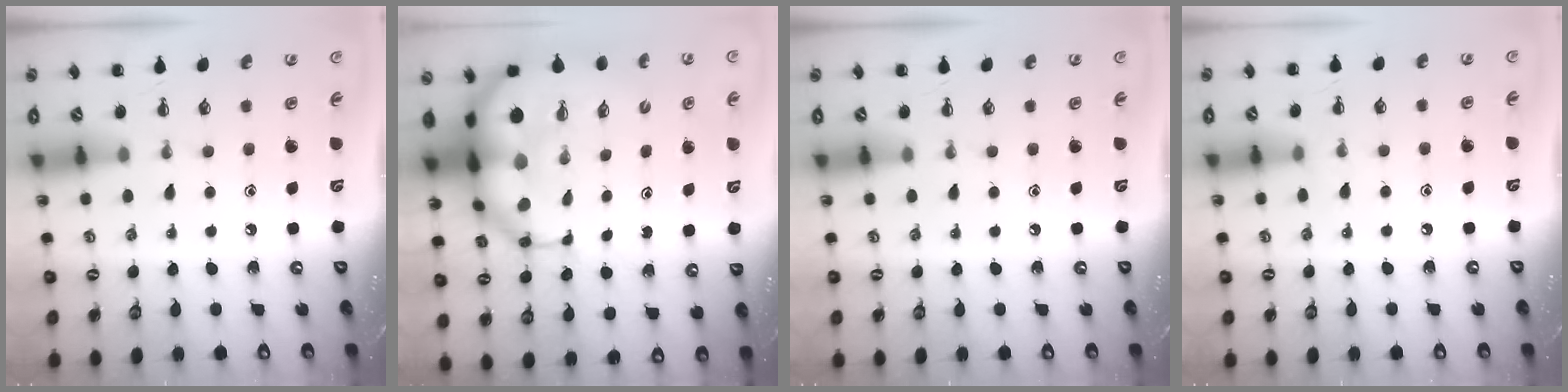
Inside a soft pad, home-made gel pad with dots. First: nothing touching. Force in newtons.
{"total": 11.8, "press": 11.4, "slide": 3.0}
{"total": 0.0}
{"total": 6.1, "press": 5.8, "slide": 2.0}